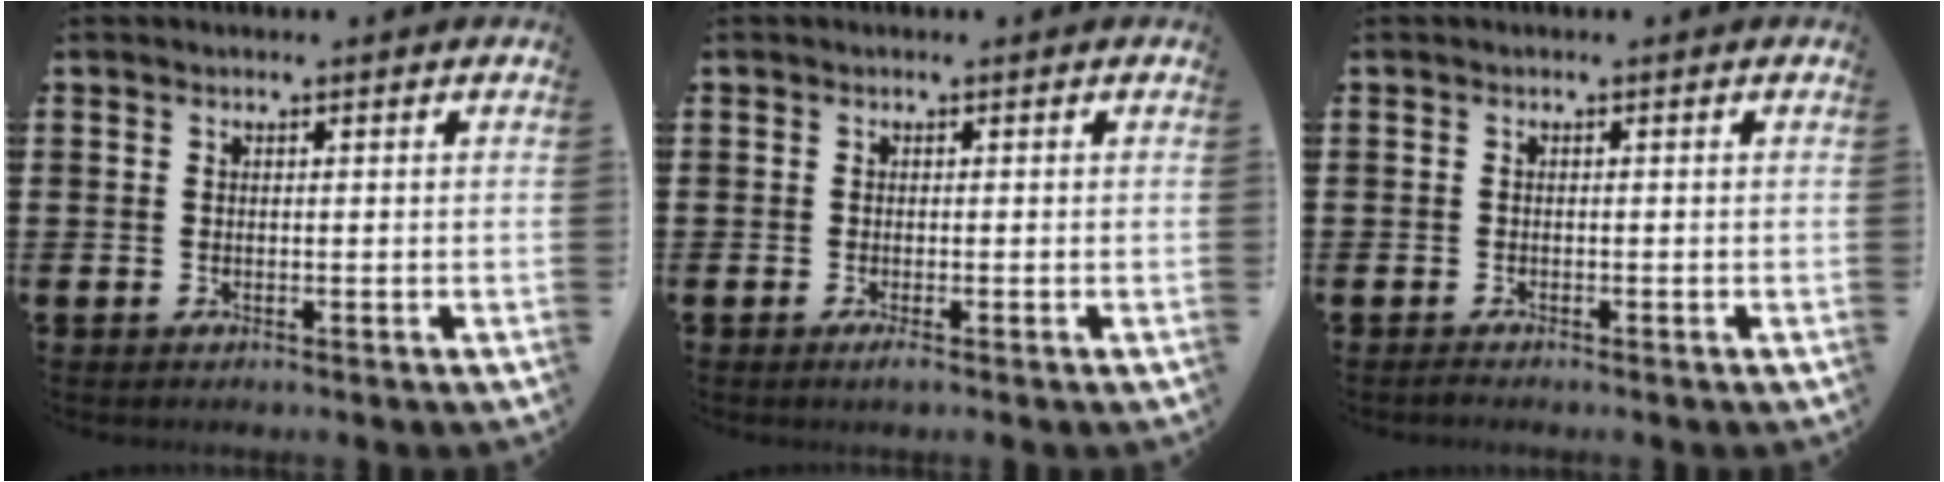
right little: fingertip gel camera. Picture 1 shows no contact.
{"total": 1.0, "force": [-0.4, 0.1, 0.9], "torque": [-0.006, -0.006, -0.010]}
{"total": 0.5, "force": [-0.4, 0.0, 0.3], "torque": [-0.007, -0.002, -0.009]}